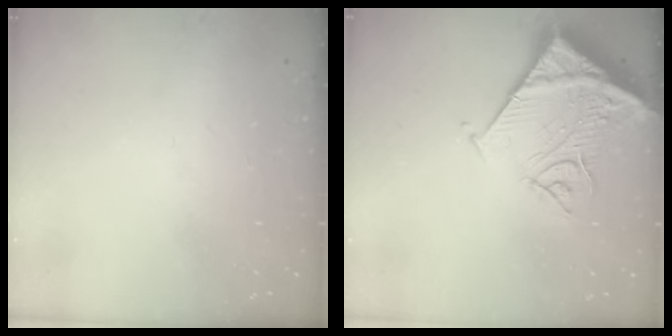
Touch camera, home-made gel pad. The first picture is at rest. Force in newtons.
{"total": 13.5, "press": 13.4, "slide": 1.8}